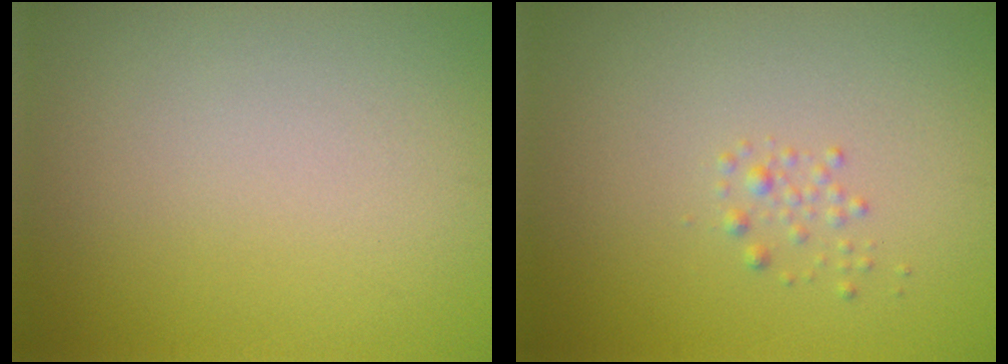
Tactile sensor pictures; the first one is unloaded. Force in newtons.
{"total": 0.9, "press": 0.9, "slide": 0.0}